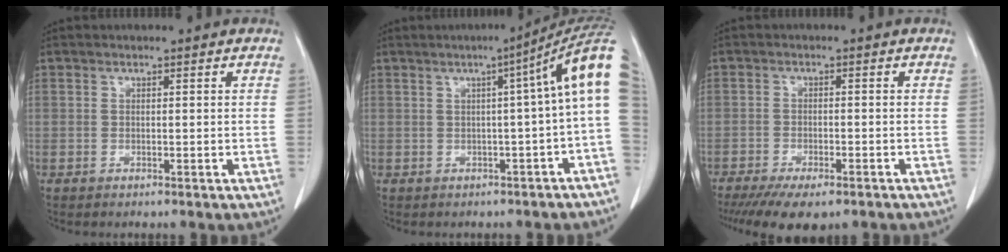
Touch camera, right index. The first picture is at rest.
{"total": 9.3, "force": [1.3, -0.7, 9.2], "torque": [-0.103, 0.033, 0.008]}
{"total": 9.5, "force": [-7.1, 3.3, 5.4], "torque": [-0.080, -0.012, -0.106]}